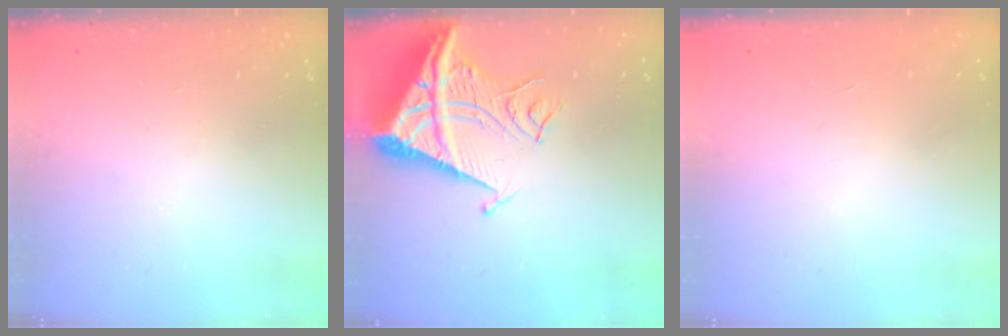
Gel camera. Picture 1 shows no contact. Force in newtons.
{"total": 11.9, "press": 11.8, "slide": 1.2}
{"total": 1.7, "press": 1.7, "slide": 0.1}